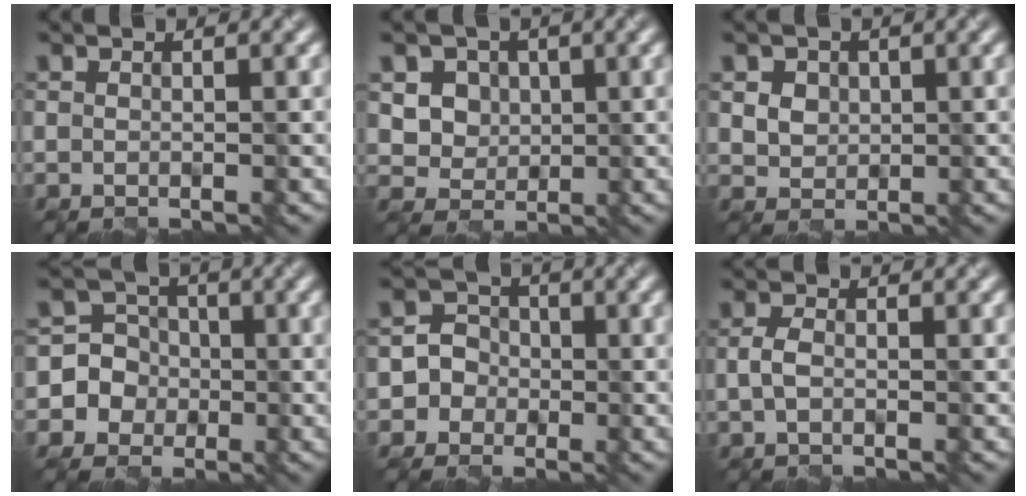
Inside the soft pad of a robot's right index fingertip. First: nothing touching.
{"total": 4.4, "force": [1.2, 3.8, 1.8], "torque": [-0.044, -0.009, 0.028]}
{"total": 4.1, "force": [1.5, 3.2, 2.0], "torque": [-0.052, 0.012, 0.026]}
{"total": 7.4, "force": [-0.9, 7.3, 1.1], "torque": [-0.033, 0.027, -0.034]}
{"total": 4.5, "force": [-1.2, 4.3, 0.3], "torque": [0.010, 0.020, -0.041]}
{"total": 1.8, "force": [-0.3, 1.2, 1.4], "torque": [-0.034, 0.003, -0.005]}